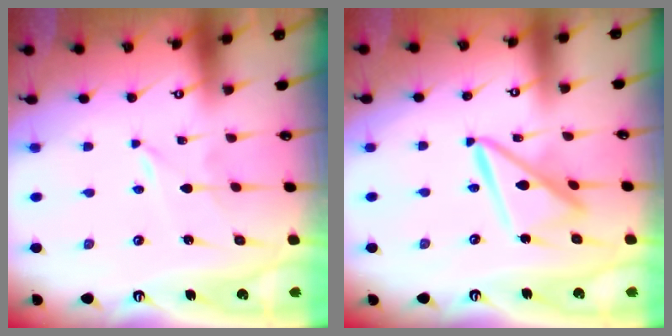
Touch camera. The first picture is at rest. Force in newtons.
{"total": 12.9, "press": 12.8, "slide": 1.2}